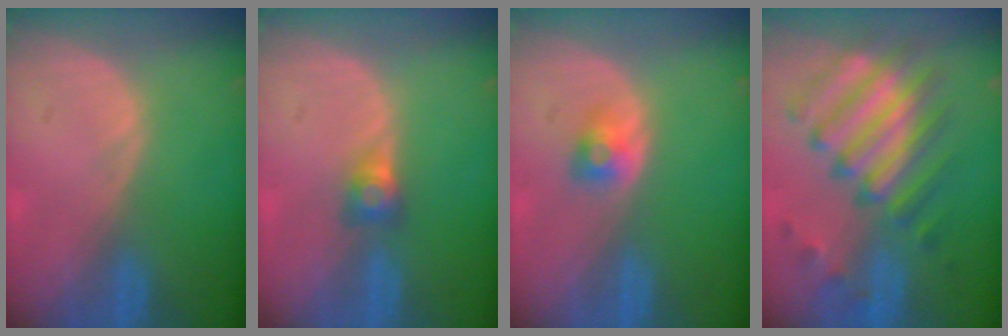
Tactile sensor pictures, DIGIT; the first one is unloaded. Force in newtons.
{"total": 2.6, "press": 2.4, "slide": 1.0}
{"total": 2.7, "press": 2.4, "slide": 1.1}
{"total": 10.2, "press": 9.9, "slide": 2.6}